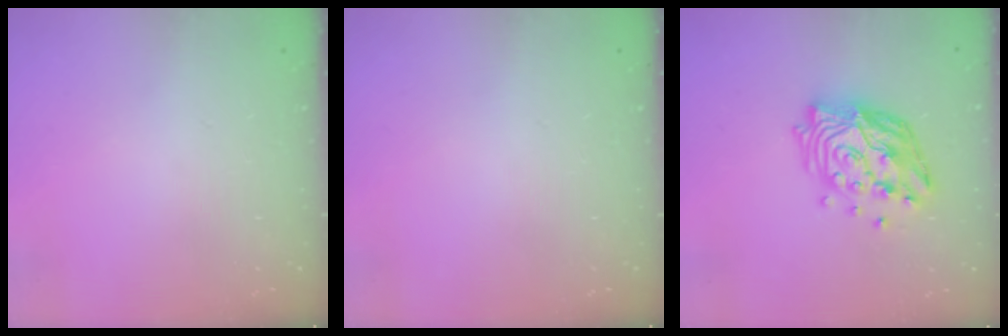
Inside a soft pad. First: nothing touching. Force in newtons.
{"total": 0.0}
{"total": 16.5, "press": 16.4, "slide": 1.7}